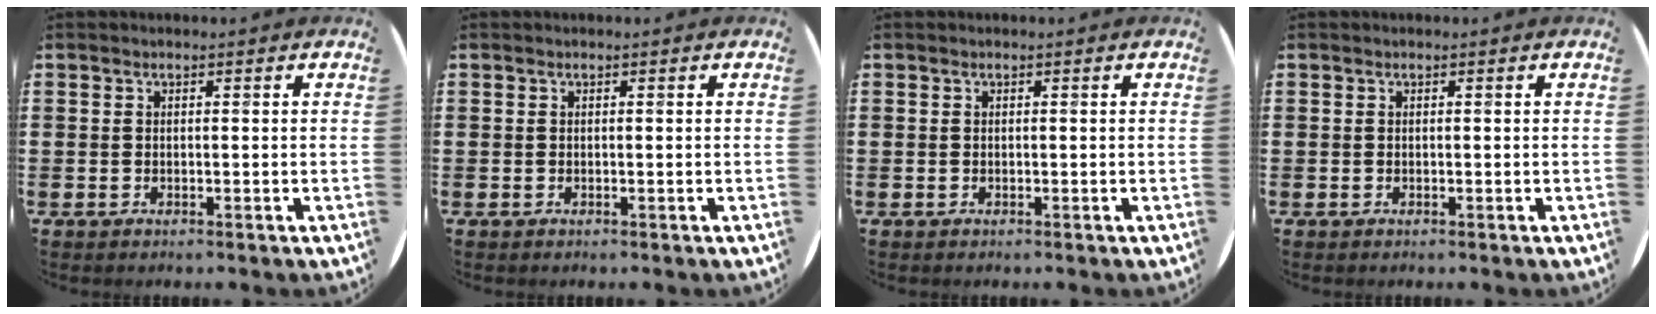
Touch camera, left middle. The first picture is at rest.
{"total": 0.0}
{"total": 0.0}
{"total": 0.0}